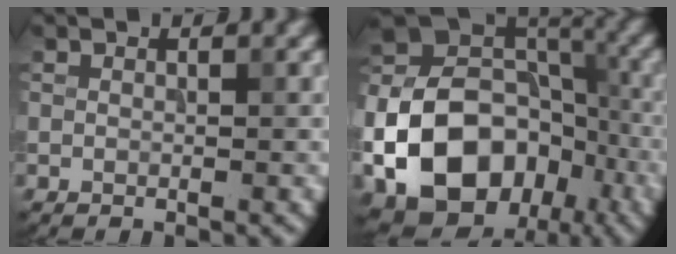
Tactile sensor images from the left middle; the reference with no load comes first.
{"total": 17.4, "force": [-6.9, 13.2, 9.0], "torque": [-0.166, -0.018, -0.128]}